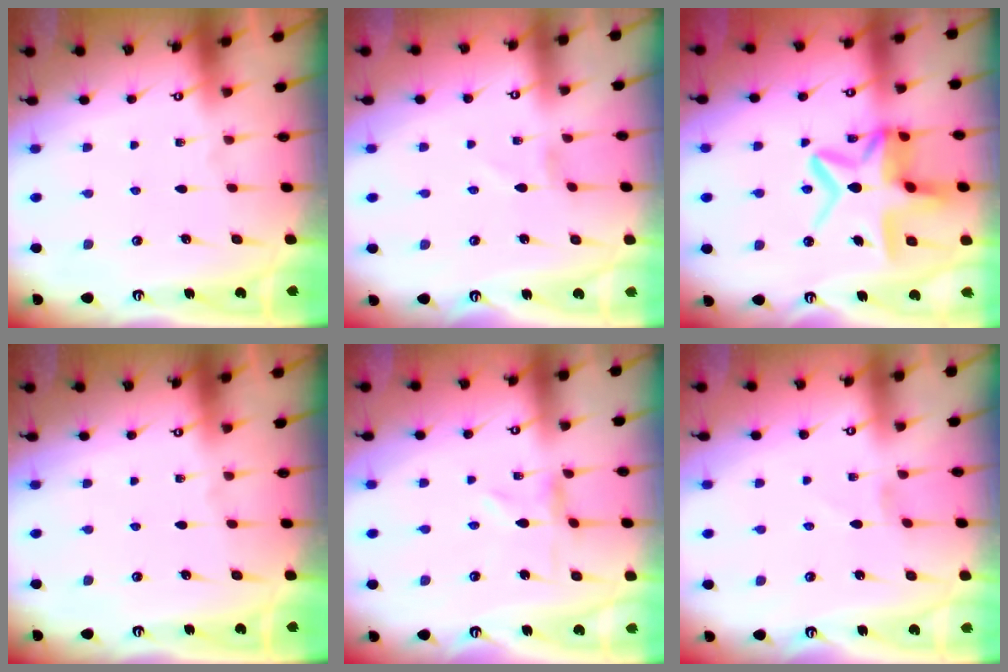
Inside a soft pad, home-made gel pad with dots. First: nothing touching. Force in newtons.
{"total": 0.7, "press": 0.7, "slide": 0.2}
{"total": 15.1, "press": 15.0, "slide": 1.6}
{"total": 0.0}
{"total": 0.7, "press": 0.7, "slide": 0.2}
{"total": 0.0}